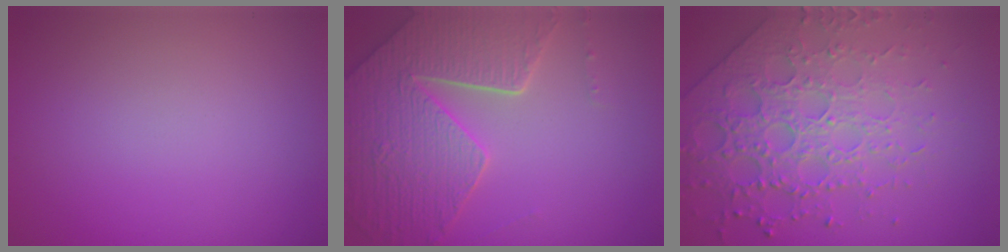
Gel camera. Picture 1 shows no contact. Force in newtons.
{"total": 7.2, "press": 5.5, "slide": 4.7}
{"total": 5.7, "press": 5.0, "slide": 2.8}